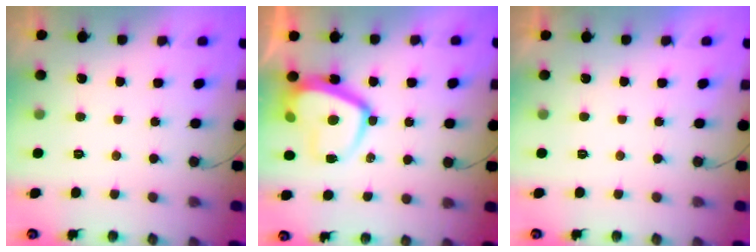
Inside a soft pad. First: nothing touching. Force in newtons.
{"total": 13.2, "press": 13.1, "slide": 1.0}
{"total": 2.3, "press": 2.3, "slide": 0.4}